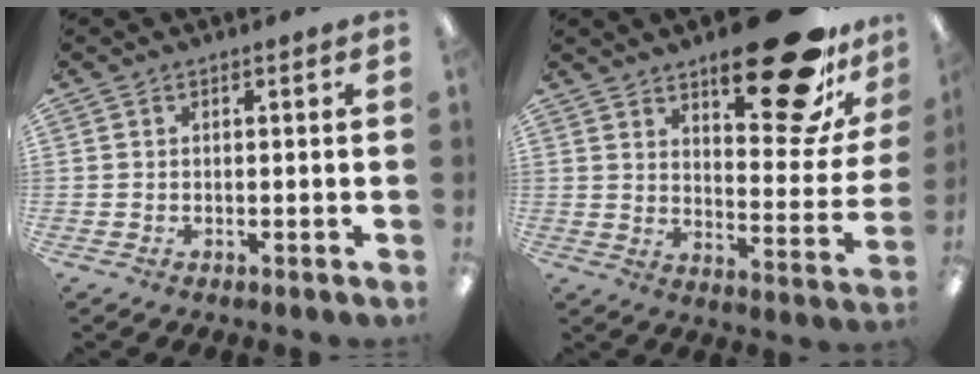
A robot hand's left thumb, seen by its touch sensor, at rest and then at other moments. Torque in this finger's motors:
{"motor_torque": [2.29, 1.73, 1.46, -1.35, 0.36]}